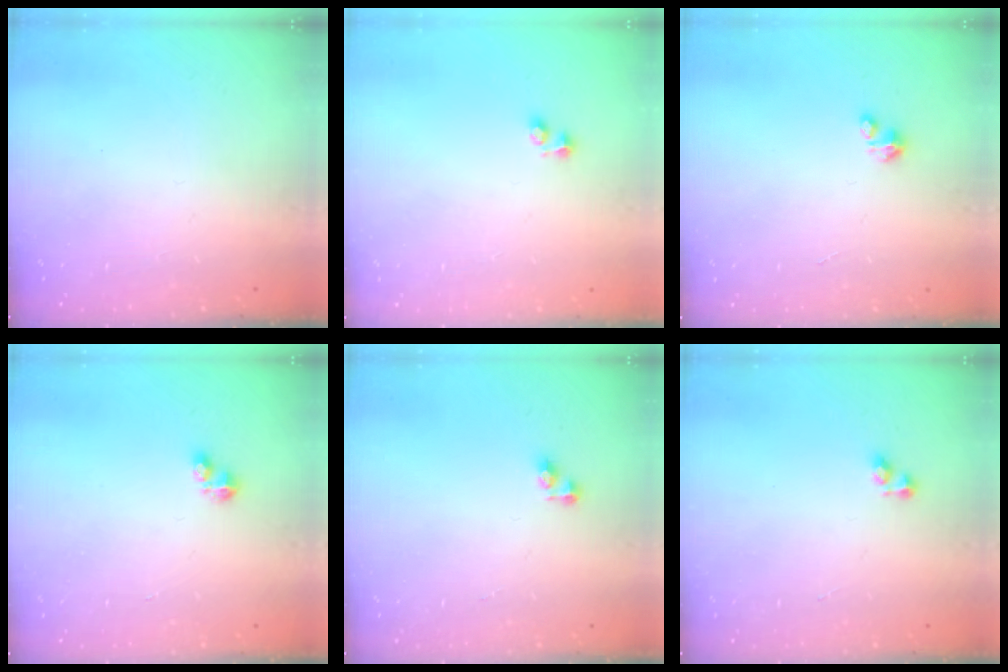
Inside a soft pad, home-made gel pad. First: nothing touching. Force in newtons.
{"total": 1.9, "press": 1.9, "slide": 0.5}
{"total": 1.2, "press": 1.2, "slide": 0.2}
{"total": 2.8, "press": 2.8, "slide": 0.4}
{"total": 3.4, "press": 3.4, "slide": 0.4}
{"total": 2.4, "press": 2.3, "slide": 0.6}